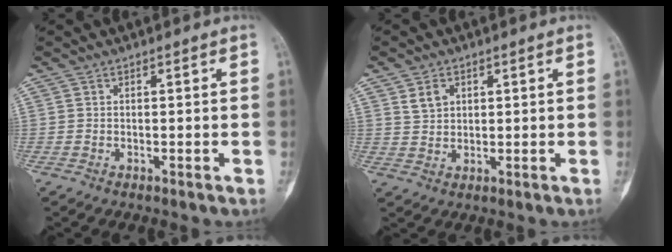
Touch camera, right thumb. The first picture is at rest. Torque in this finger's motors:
{"motor_torque": [0.01, 0.22, 0.40, 0.28, -0.01]}